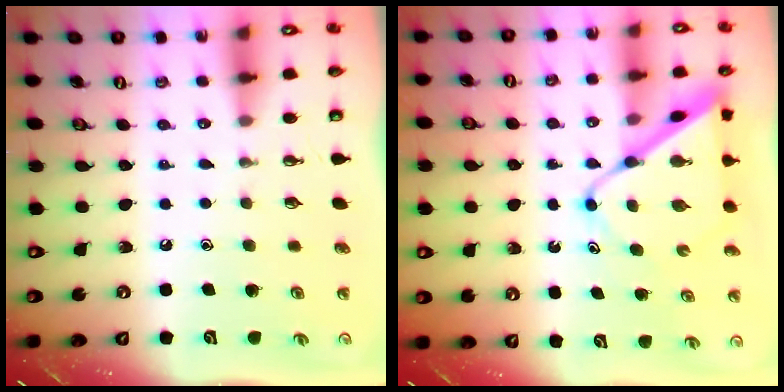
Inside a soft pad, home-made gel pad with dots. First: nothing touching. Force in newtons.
{"total": 10.7, "press": 10.7, "slide": 0.9}